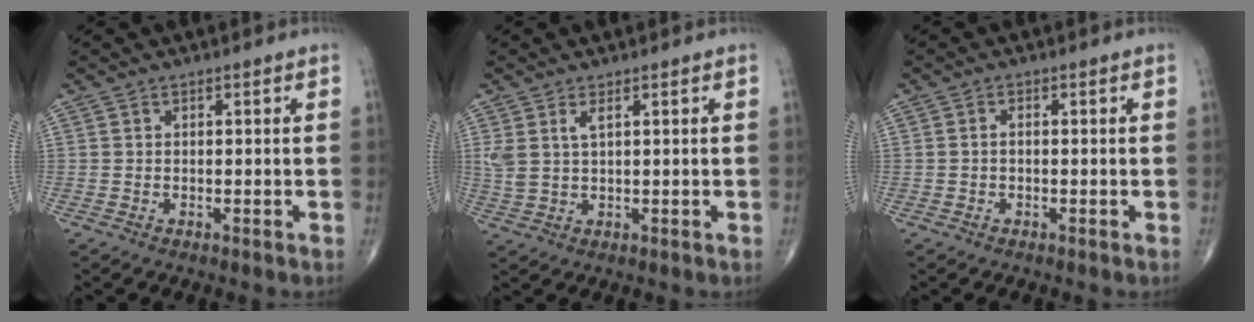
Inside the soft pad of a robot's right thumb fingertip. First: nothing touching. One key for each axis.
{"total": 3.8, "fx": 1.6, "fy": 1.4, "fz": 3.1, "tx": -0.075, "ty": -0.001, "tz": 0.040}
{"total": 0.8, "fx": -0.2, "fy": 0.4, "fz": 0.6, "tx": -0.008, "ty": 0.002, "tz": -0.007}